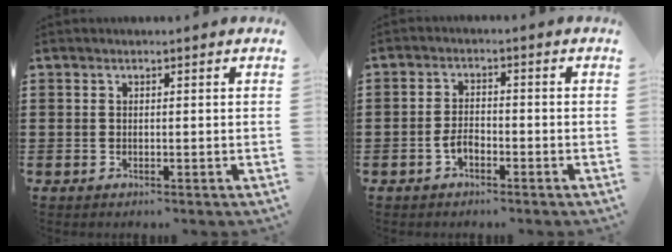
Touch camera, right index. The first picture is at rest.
{"total": 2.8, "force": [-1.4, 1.3, 2.0], "torque": [-0.047, -0.001, -0.029]}